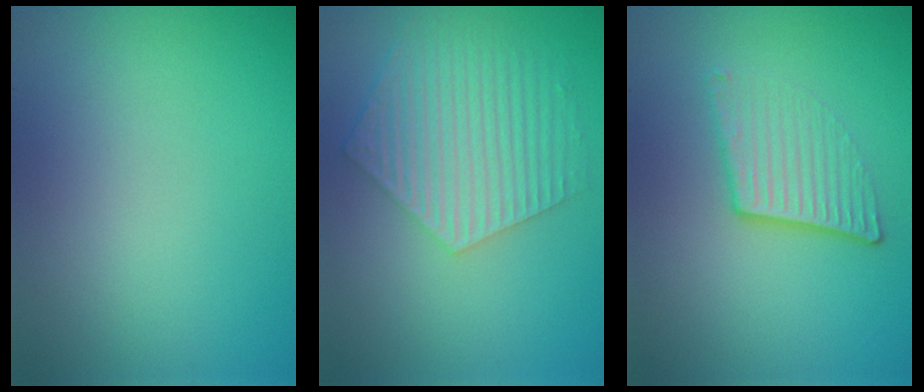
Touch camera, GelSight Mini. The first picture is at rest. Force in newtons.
{"total": 6.1, "press": 4.7, "slide": 3.9}
{"total": 3.8, "press": 2.5, "slide": 2.9}